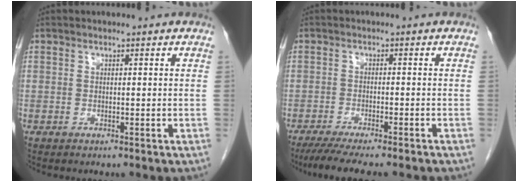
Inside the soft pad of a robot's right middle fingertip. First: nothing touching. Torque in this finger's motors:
{"motor_torque": [1.21, -0.93, 0.21, 0.05]}